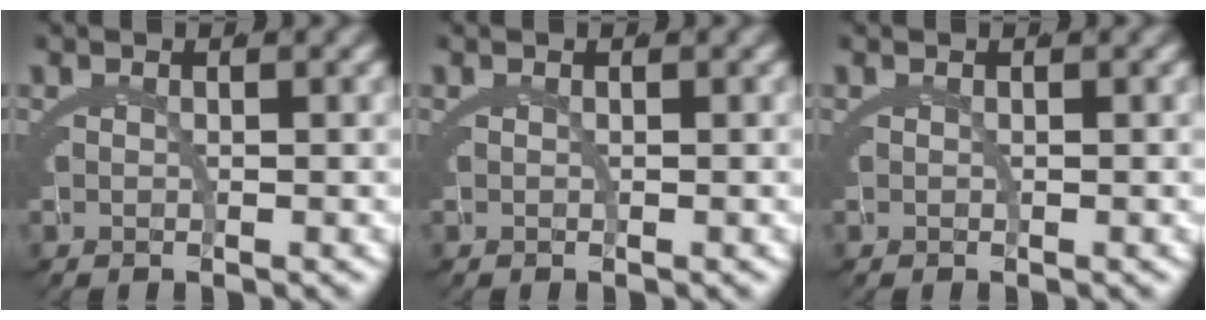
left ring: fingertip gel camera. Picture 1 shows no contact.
{"total": 0.0}
{"total": 0.0}